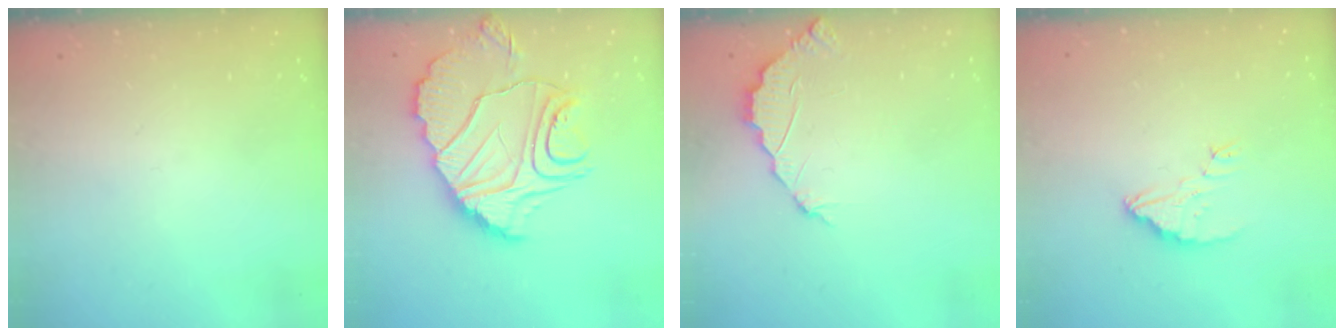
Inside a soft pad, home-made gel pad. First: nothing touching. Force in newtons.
{"total": 13.9, "press": 13.9, "slide": 0.6}
{"total": 2.4, "press": 2.4, "slide": 0.2}
{"total": 3.3, "press": 3.3, "slide": 0.1}